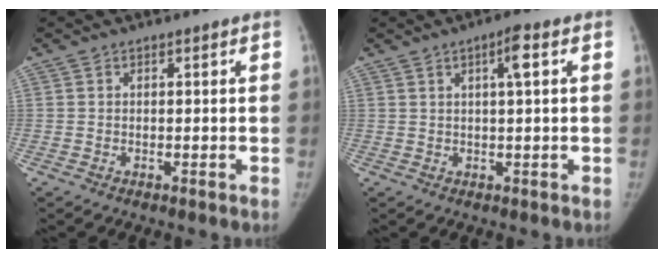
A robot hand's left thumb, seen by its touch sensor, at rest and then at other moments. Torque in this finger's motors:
{"motor_torque": [0.19, 0.02, 0.74, -0.59, 0.21]}